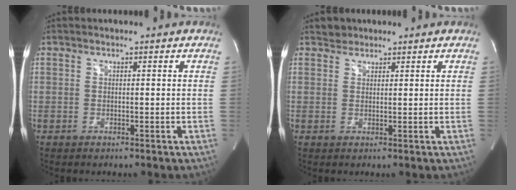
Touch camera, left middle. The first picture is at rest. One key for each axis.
{"total": 1.6, "fx": 1.3, "fy": 1.0, "fz": -0.2, "tx": 0.006, "ty": 0.005, "tz": 0.018}